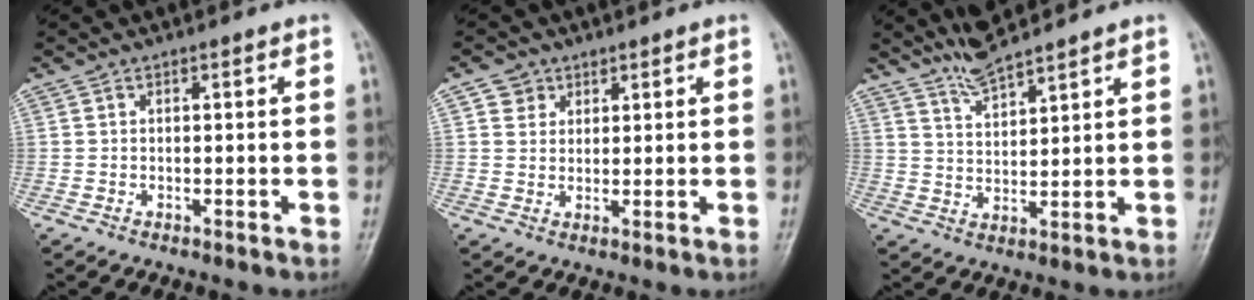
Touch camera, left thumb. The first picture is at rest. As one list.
[{"total": 3.2, "force": [1.7, 2.7, 0.4], "torque": [0.014, -0.009, 0.026]}, {"total": 5.6, "force": [5.2, 0.1, 1.8], "torque": [-0.037, -0.031, 0.109]}]